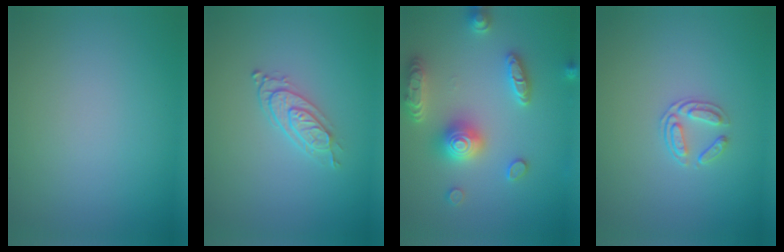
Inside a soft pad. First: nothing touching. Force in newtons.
{"total": 2.7, "press": 2.1, "slide": 1.7}
{"total": 5.4, "press": 5.3, "slide": 1.0}
{"total": 1.7, "press": 1.3, "slide": 1.1}